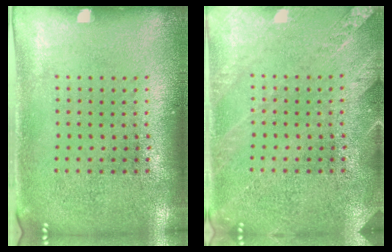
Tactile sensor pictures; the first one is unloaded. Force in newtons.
{"total": 2.6, "press": 2.6, "slide": 0.2}